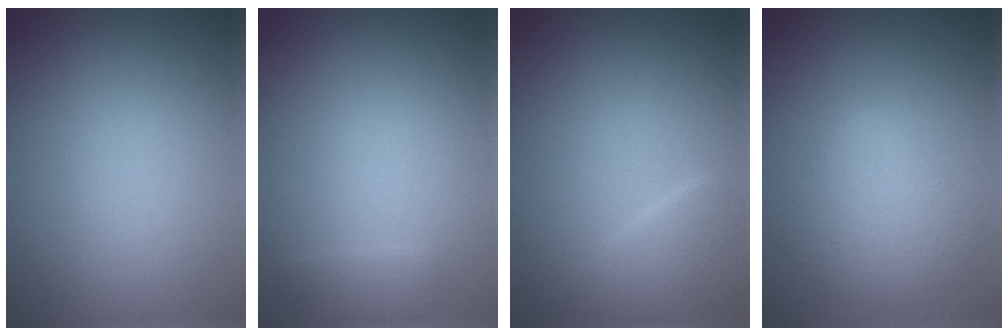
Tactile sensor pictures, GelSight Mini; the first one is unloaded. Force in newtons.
{"total": 1.1, "press": 1.1, "slide": 0.1}
{"total": 2.4, "press": 2.4, "slide": 0.2}
{"total": 3.8, "press": 3.8, "slide": 0.1}